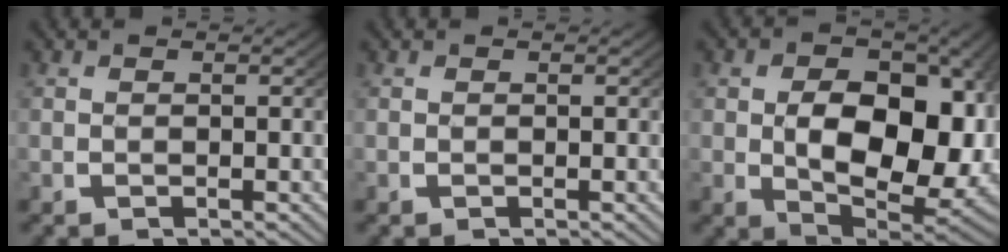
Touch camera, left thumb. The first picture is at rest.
{"total": 0.0}
{"total": 15.2, "force": [-0.2, 10.0, 11.4], "torque": [-0.196, -0.072, 0.032]}